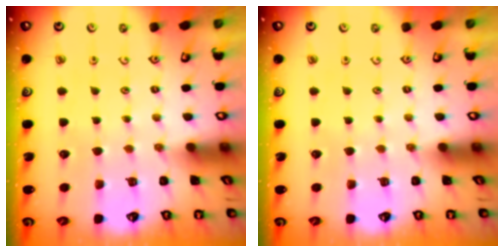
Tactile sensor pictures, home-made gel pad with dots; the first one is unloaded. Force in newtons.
{"total": 0.0}